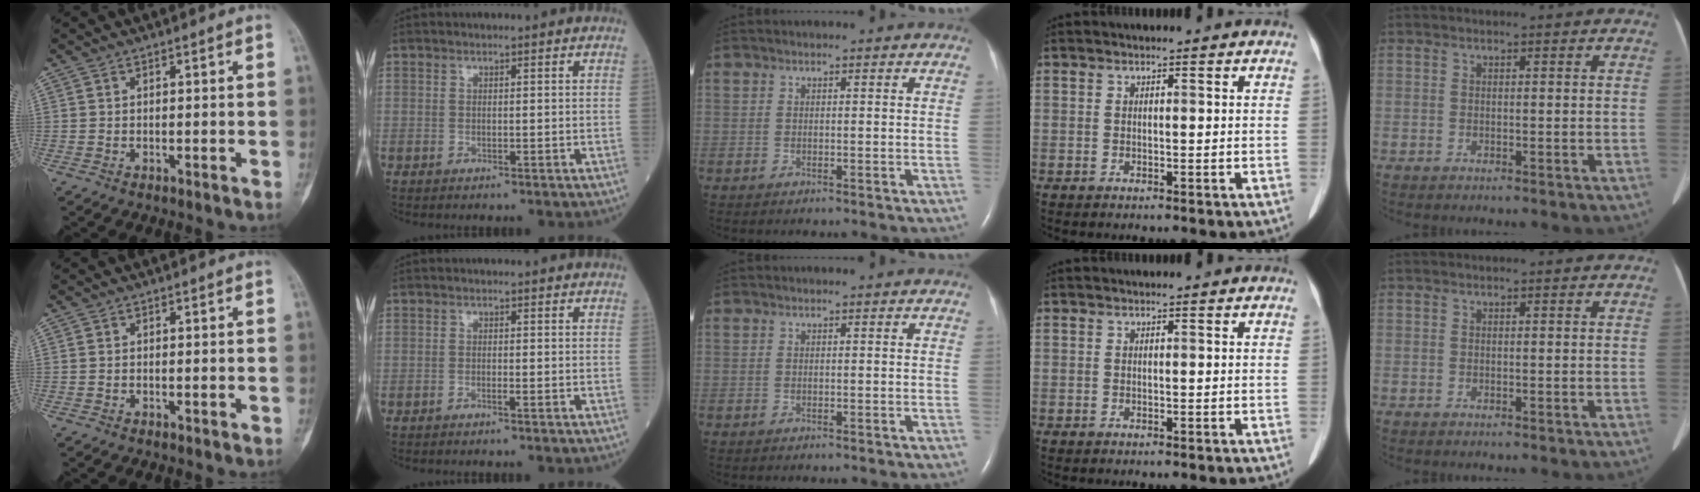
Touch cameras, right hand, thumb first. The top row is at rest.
{"thumb": {"total": 0.6, "force": [-0.1, 0.4, 0.3], "torque": [-0.003, 0.002, -0.002]}, "index": {"total": 0.6, "force": [-0.5, -0.1, 0.3], "torque": [-0.006, 0.002, -0.010]}}